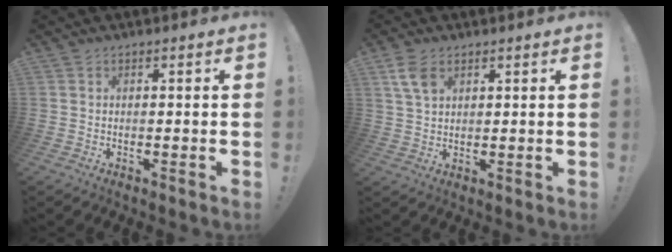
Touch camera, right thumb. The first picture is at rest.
{"total": 6.0, "force": [3.2, 3.5, 3.7], "torque": [-0.063, -0.009, 0.060]}